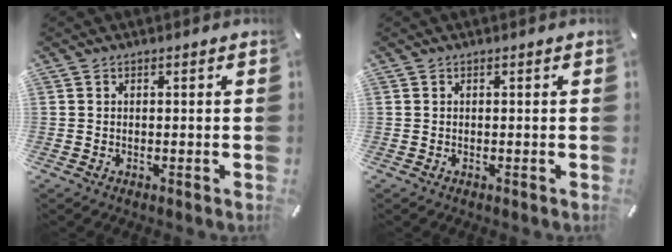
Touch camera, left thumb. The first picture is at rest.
{"total": 0.0}